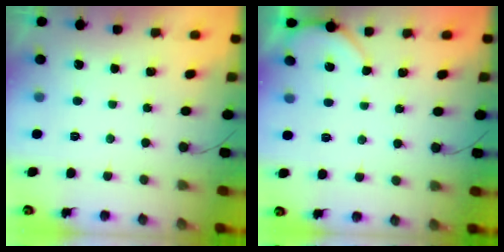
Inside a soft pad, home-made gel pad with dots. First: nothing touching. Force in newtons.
{"total": 2.3, "press": 2.2, "slide": 0.4}